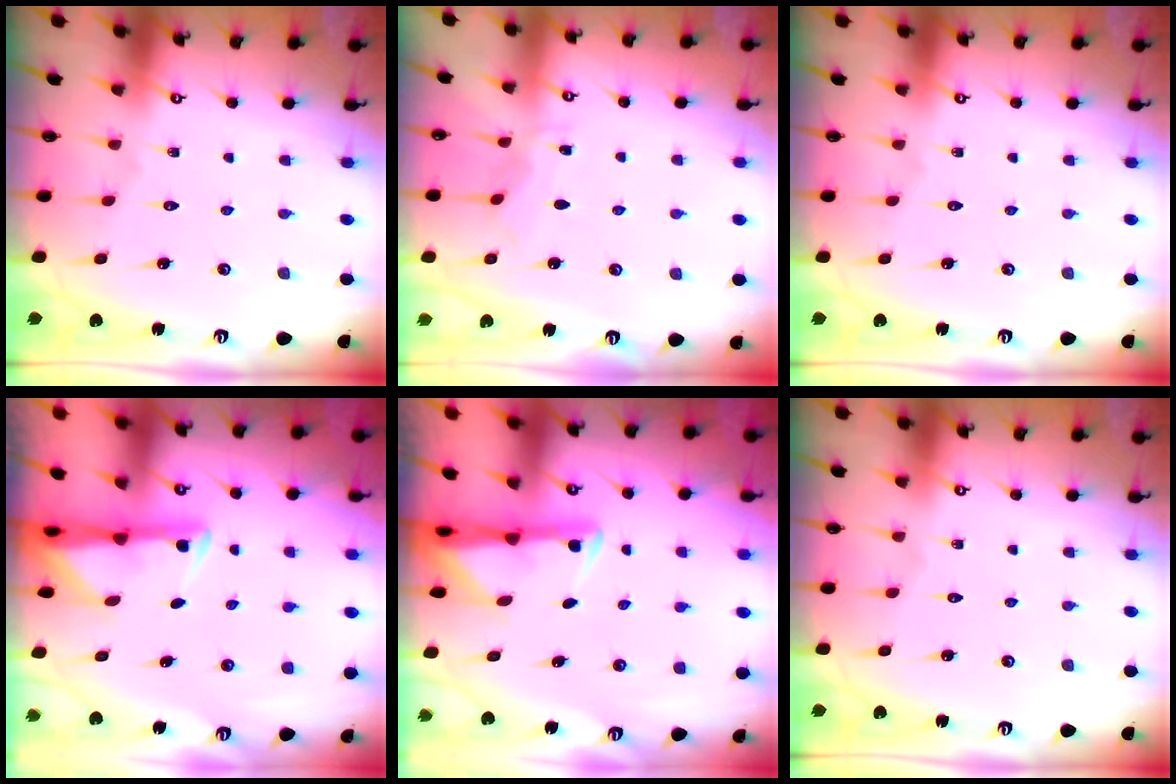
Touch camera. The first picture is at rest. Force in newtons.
{"total": 4.3, "press": 4.2, "slide": 0.6}
{"total": 0.0}
{"total": 2.9, "press": 2.8, "slide": 0.6}
{"total": 2.9, "press": 2.8, "slide": 0.6}
{"total": 0.0}